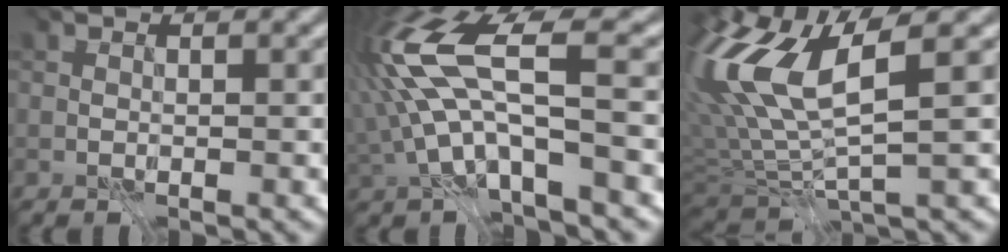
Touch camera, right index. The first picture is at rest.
{"total": 8.0, "force": [-1.9, 1.6, 7.6], "torque": [-0.175, 0.008, -0.021]}
{"total": 8.2, "force": [1.1, 2.4, 7.8], "torque": [-0.186, -0.001, 0.044]}